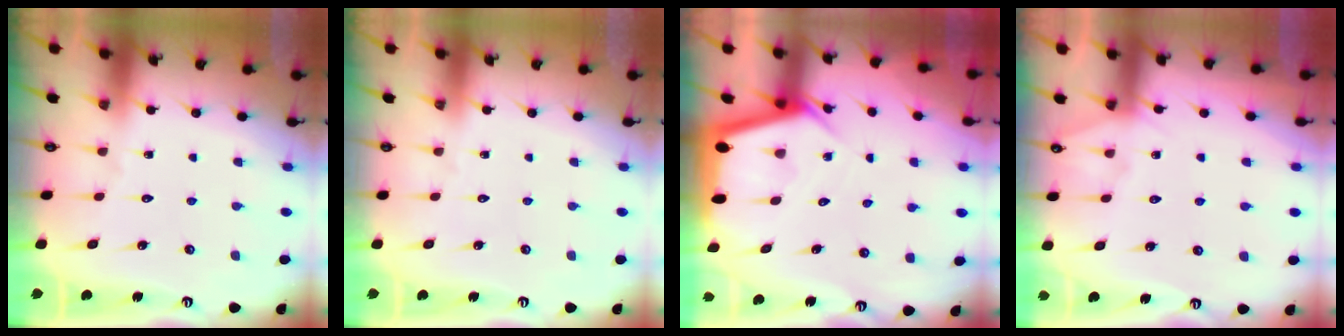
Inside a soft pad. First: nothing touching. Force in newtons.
{"total": 0.0}
{"total": 4.5, "press": 4.5, "slide": 0.5}
{"total": 4.8, "press": 4.8, "slide": 0.7}